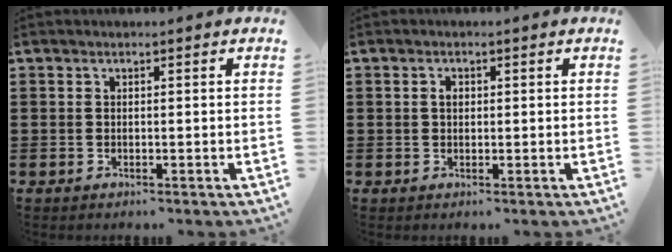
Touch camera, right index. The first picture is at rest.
{"total": 1.3, "force": [0.2, 0.9, 0.9], "torque": [-0.020, 0.006, 0.004]}